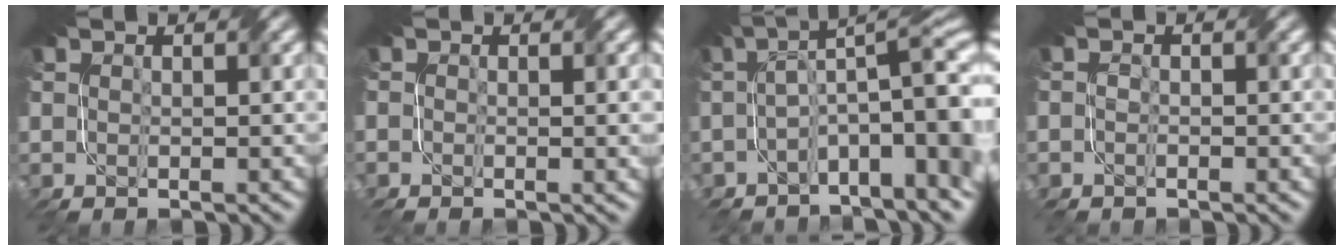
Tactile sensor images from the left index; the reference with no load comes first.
{"total": 1.6, "force": [-1.3, 0.4, 1.0], "torque": [0.003, 0.001, -0.008]}
{"total": 7.4, "force": [-3.2, 1.5, 6.5], "torque": [-0.097, 0.006, -0.040]}
{"total": 1.8, "force": [-1.7, 0.0, -0.7], "torque": [0.010, -0.003, -0.010]}